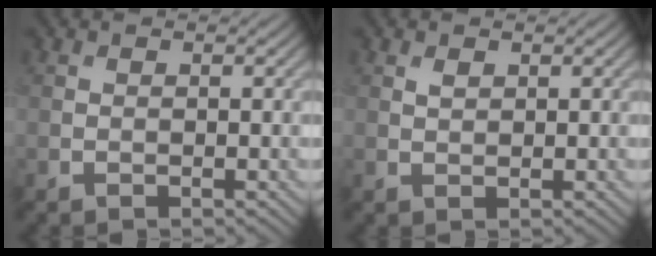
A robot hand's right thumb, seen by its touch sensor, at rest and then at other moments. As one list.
[{"total": 0.9, "force": [0.5, 0.5, 0.6], "torque": [-0.015, -0.002, 0.012]}]